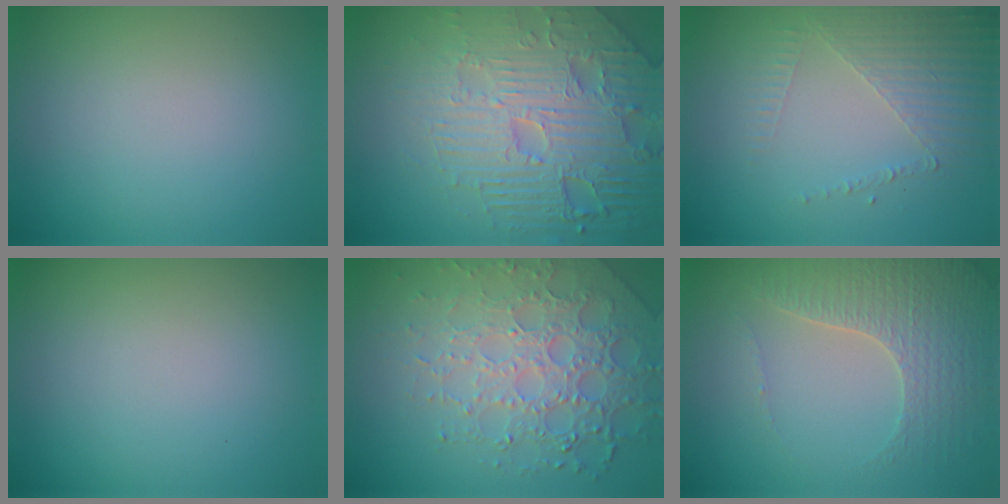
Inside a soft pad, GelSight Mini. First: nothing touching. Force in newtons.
{"total": 8.7, "press": 6.2, "slide": 6.1}
{"total": 4.9, "press": 2.9, "slide": 3.9}
{"total": 0.0}
{"total": 7.2, "press": 5.2, "slide": 5.0}
{"total": 4.0, "press": 3.9, "slide": 1.1}